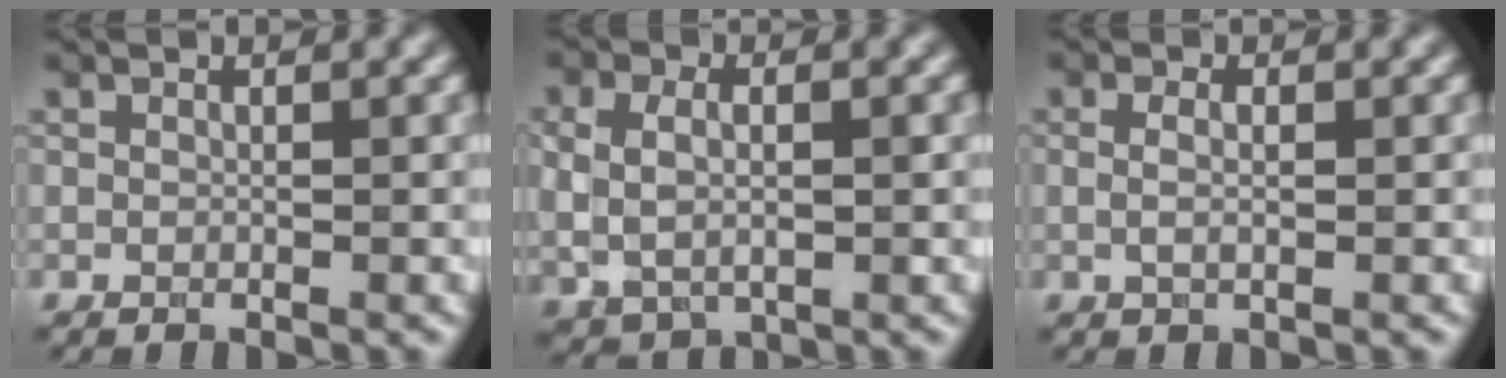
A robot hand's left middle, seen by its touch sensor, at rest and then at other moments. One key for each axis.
{"total": 4.6, "fx": 0.5, "fy": 2.9, "fz": 3.5, "tx": -0.056, "ty": 0.003, "tz": 0.010}
{"total": 1.5, "fx": 0.2, "fy": 0.5, "fz": 1.4, "tx": -0.025, "ty": -0.008, "tz": -0.002}